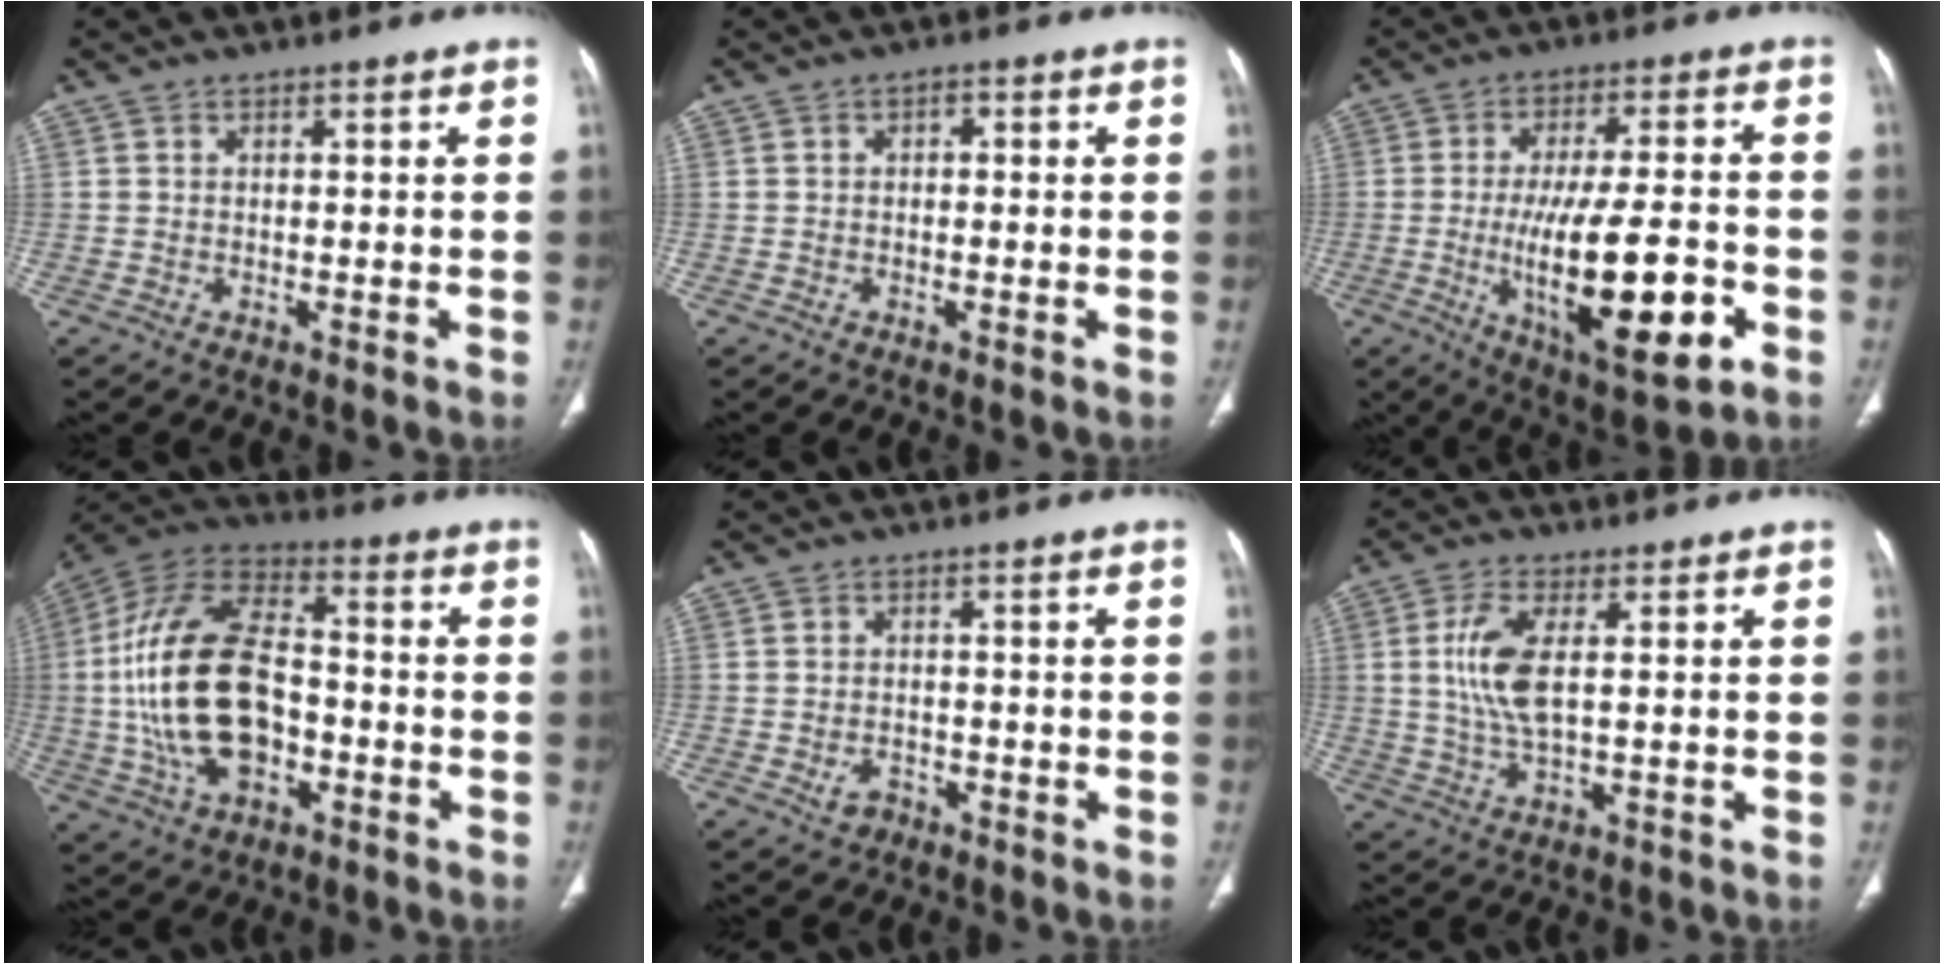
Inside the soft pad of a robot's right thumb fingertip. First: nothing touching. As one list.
[{"total": 1.4, "force": [0.1, 1.0, 1.0], "torque": [-0.008, 0.006, -0.003]}, {"total": 19.4, "force": [-4.9, 6.3, 17.7], "torque": [-0.284, 0.009, -0.062]}, {"total": 22.5, "force": [-2.6, 13.1, 18.1], "torque": [-0.355, 0.026, -0.044]}, {"total": 2.7, "force": [-1.3, 2.0, 1.3], "torque": [-0.019, 0.011, -0.015]}, {"total": 8.5, "force": [1.3, 3.4, 7.7], "torque": [-0.176, -0.006, 0.029]}]